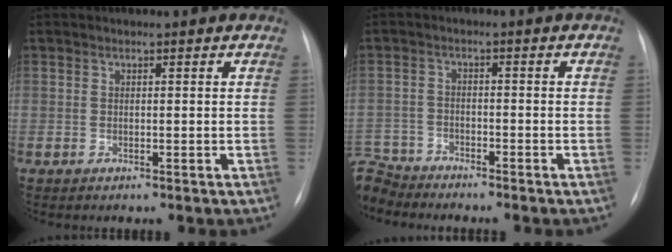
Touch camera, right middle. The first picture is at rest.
{"total": 6.9, "force": [-6.6, 2.0, 0.0], "torque": [-0.005, 0.002, -0.131]}